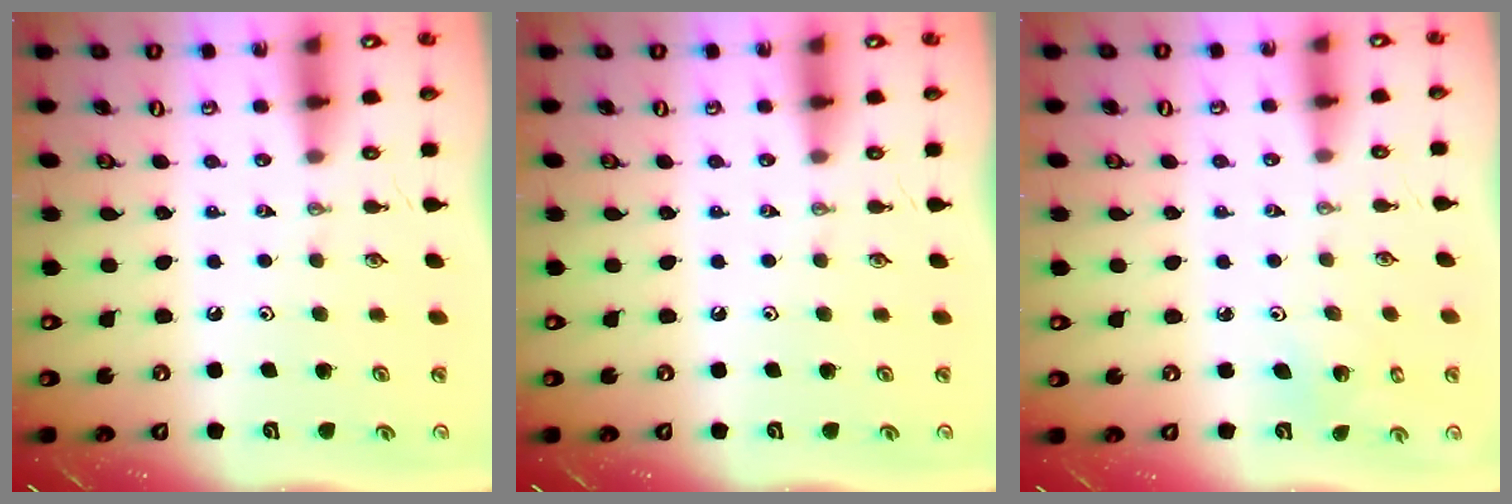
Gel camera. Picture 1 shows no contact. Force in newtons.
{"total": 0.0}
{"total": 2.3, "press": 2.3, "slide": 0.2}